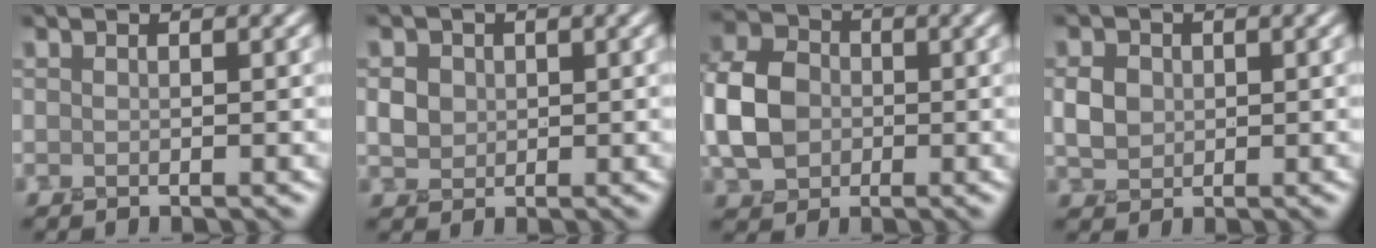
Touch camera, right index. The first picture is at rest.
{"total": 1.9, "force": [0.3, 1.7, 0.8], "torque": [-0.018, 0.001, 0.007]}
{"total": 6.6, "force": [-0.6, 5.2, 4.0], "torque": [-0.093, 0.011, -0.027]}
{"total": 2.4, "force": [0.3, 2.0, 1.2], "torque": [-0.028, 0.002, 0.004]}